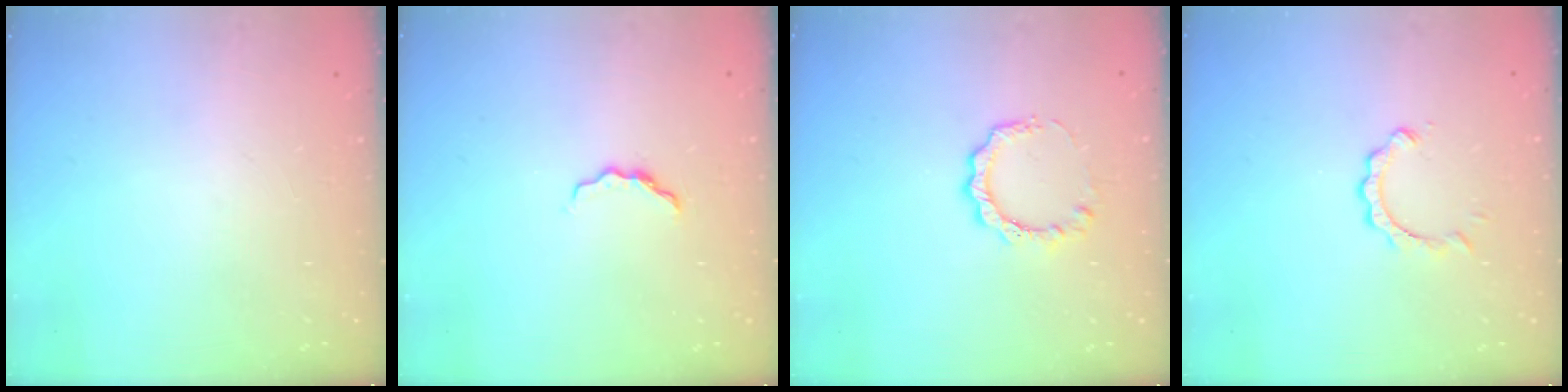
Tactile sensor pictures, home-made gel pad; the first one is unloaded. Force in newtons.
{"total": 3.8, "press": 3.7, "slide": 0.6}
{"total": 6.0, "press": 6.0, "slide": 0.4}
{"total": 2.0, "press": 2.0, "slide": 0.2}